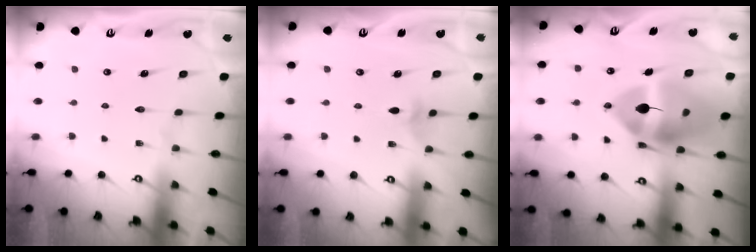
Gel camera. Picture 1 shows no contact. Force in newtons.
{"total": 3.0, "press": 2.9, "slide": 0.8}
{"total": 18.1, "press": 18.0, "slide": 2.4}